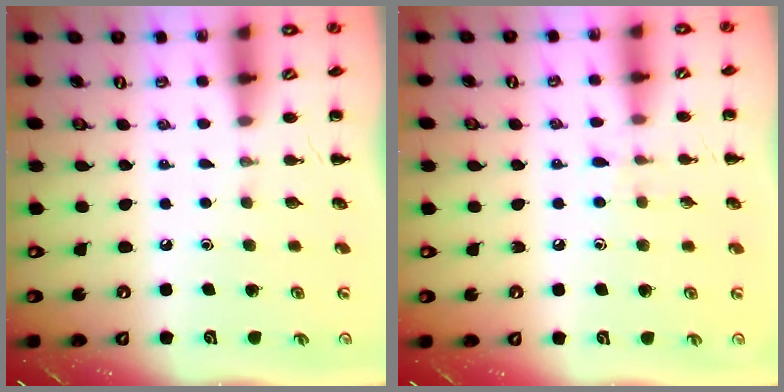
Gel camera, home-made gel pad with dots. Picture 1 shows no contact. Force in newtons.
{"total": 6.2, "press": 5.9, "slide": 2.1}